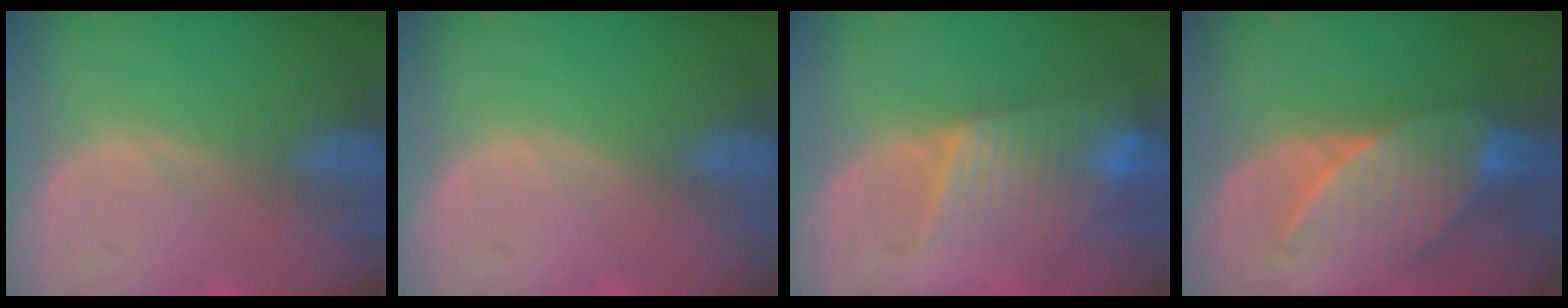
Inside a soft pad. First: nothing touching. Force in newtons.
{"total": 0.0}
{"total": 7.1, "press": 6.8, "slide": 1.9}
{"total": 7.6, "press": 7.6, "slide": 0.1}